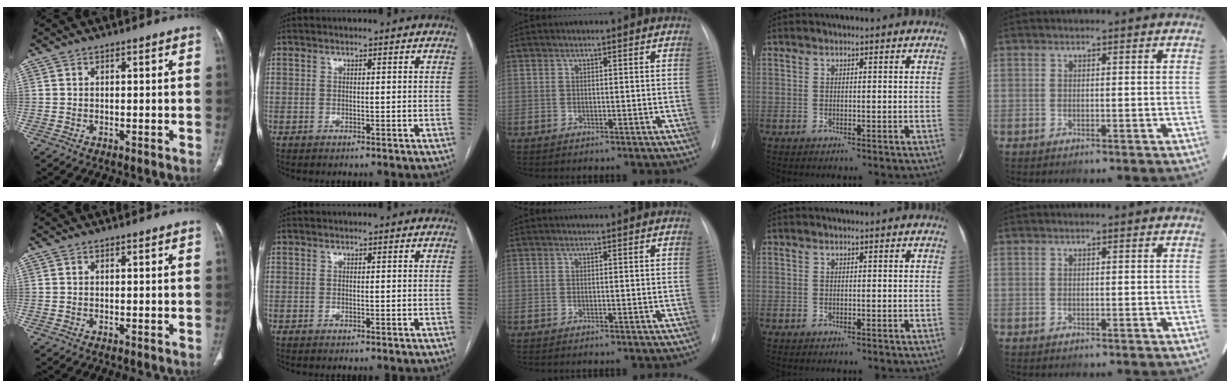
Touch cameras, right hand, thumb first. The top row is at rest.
{}